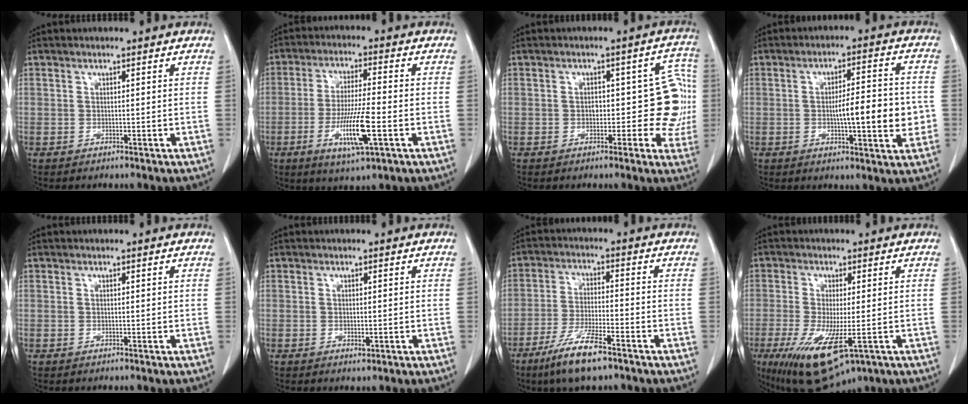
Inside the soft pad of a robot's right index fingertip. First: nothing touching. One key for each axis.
{"total": 10.0, "fx": -3.3, "fy": 0.8, "fz": 9.4, "tx": -0.176, "ty": -0.016, "tz": -0.058}
{"total": 9.2, "fx": -0.5, "fy": 4.6, "fz": 8.0, "tx": -0.066, "ty": 0.033, "tz": -0.005}
{"total": 10.1, "fx": -1.3, "fy": 2.1, "fz": 9.8, "tx": -0.146, "ty": 0.010, "tz": -0.017}
{"total": 0.0}
{"total": 1.0, "fx": -0.3, "fy": 0.4, "fz": 0.9, "tx": -0.016, "ty": -0.003, "tz": -0.002}
{"total": 9.1, "fx": -6.0, "fy": 1.3, "fz": 6.7, "tx": -0.133, "ty": -0.018, "tz": -0.109}
{"total": 12.1, "fx": -5.4, "fy": 3.4, "fz": 10.3, "tx": -0.182, "ty": -0.032, "tz": -0.078}